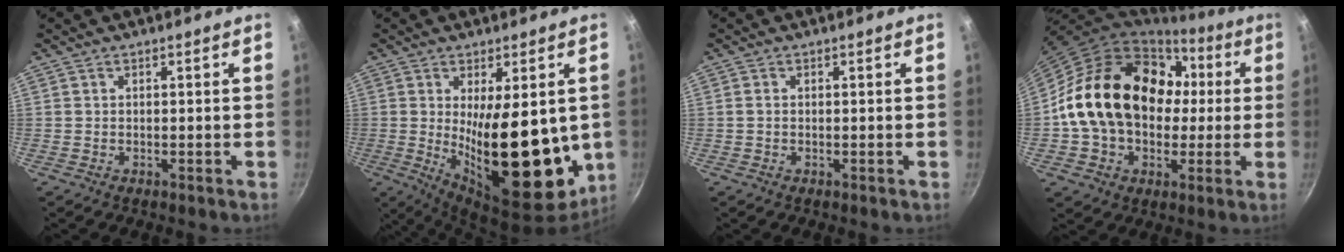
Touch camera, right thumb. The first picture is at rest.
{"total": 21.6, "force": [-0.7, 9.0, 19.6], "torque": [-0.268, -0.041, 0.007]}
{"total": 0.7, "force": [0.0, 0.5, 0.5], "torque": [-0.010, 0.002, -0.001]}
{"total": 23.6, "force": [1.8, 17.5, 15.7], "torque": [-0.239, 0.046, 0.033]}